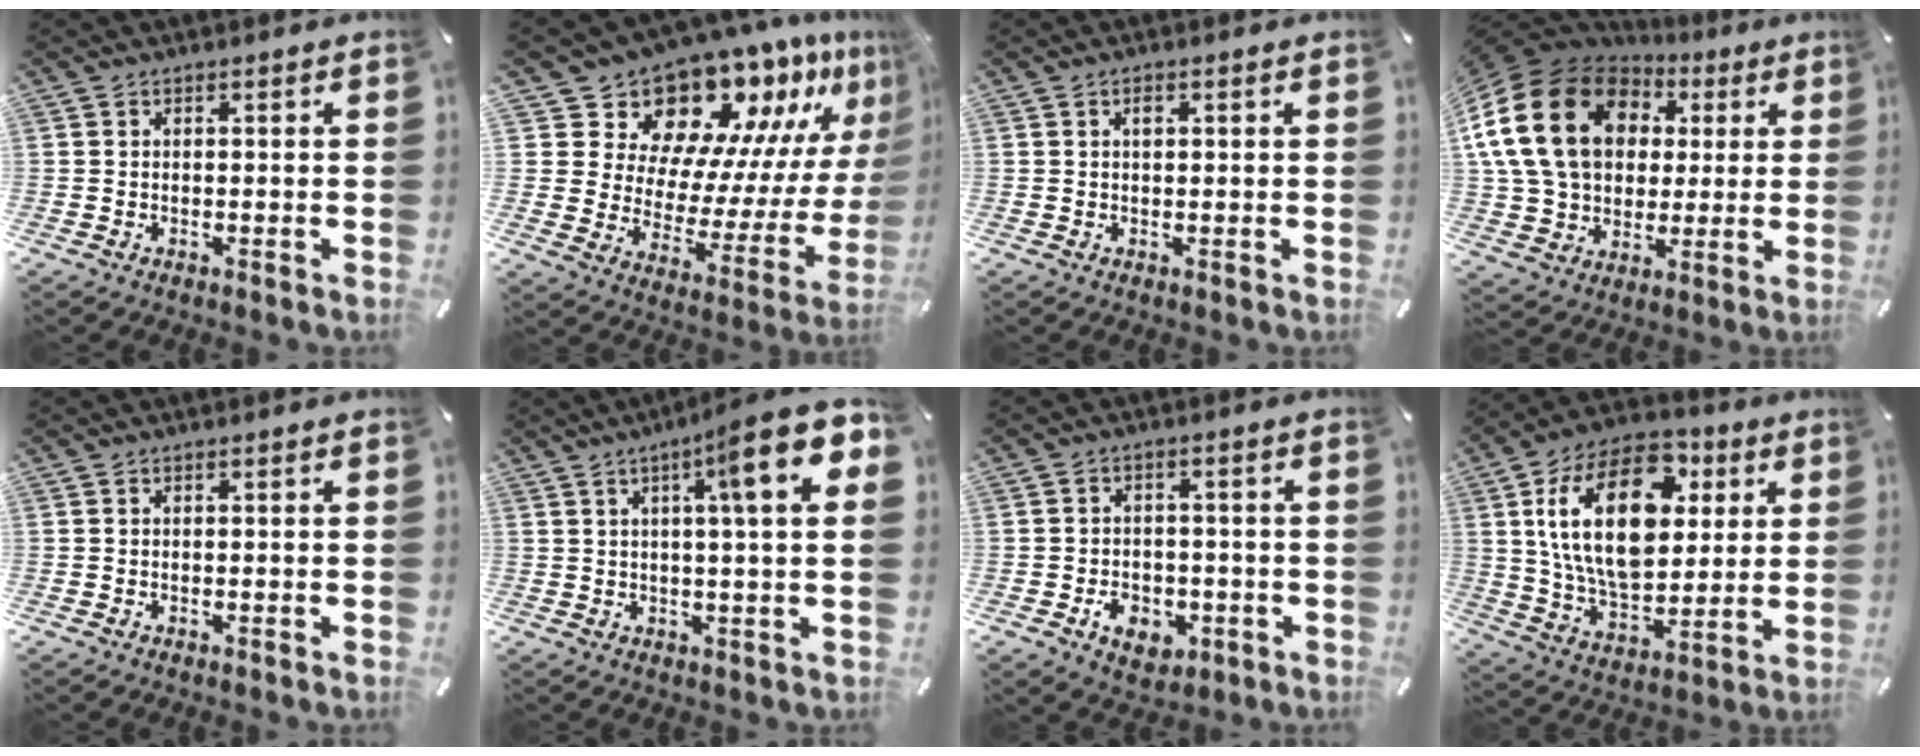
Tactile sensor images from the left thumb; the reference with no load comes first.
{"total": 17.5, "force": [15.6, 7.0, 3.6], "torque": [-0.058, -0.155, 0.269]}
{"total": 1.2, "force": [0.4, 0.6, 0.9], "torque": [-0.012, 0.000, 0.005]}
{"total": 23.3, "force": [5.1, 17.8, 14.1], "torque": [-0.301, 0.001, 0.084]}
{"total": 0.0}
{"total": 14.1, "force": [6.0, 1.2, 12.7], "torque": [-0.197, -0.027, 0.085]}
{"total": 6.7, "force": [-2.3, 5.5, 3.1], "torque": [-0.048, 0.010, -0.041]}
{"total": 23.6, "force": [7.1, 14.9, 16.8], "torque": [-0.335, -0.014, 0.115]}